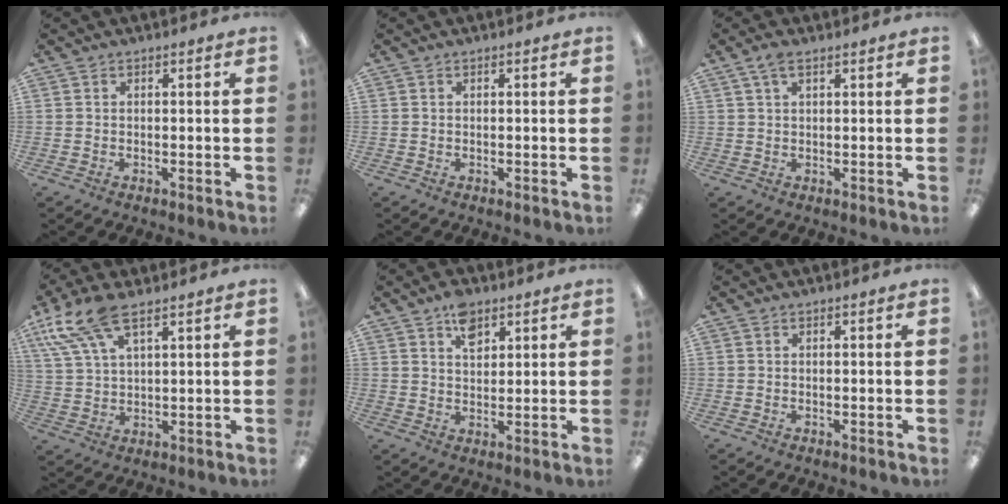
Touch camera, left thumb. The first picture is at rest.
{"total": 0.0}
{"total": 3.7, "force": [2.0, 1.6, 2.6], "torque": [-0.055, 0.004, 0.036]}
{"total": 11.8, "force": [7.7, 4.5, 7.7], "torque": [-0.169, -0.021, 0.144]}
{"total": 6.1, "force": [3.6, 3.6, 3.3], "torque": [-0.043, -0.011, 0.062]}
{"total": 0.0}